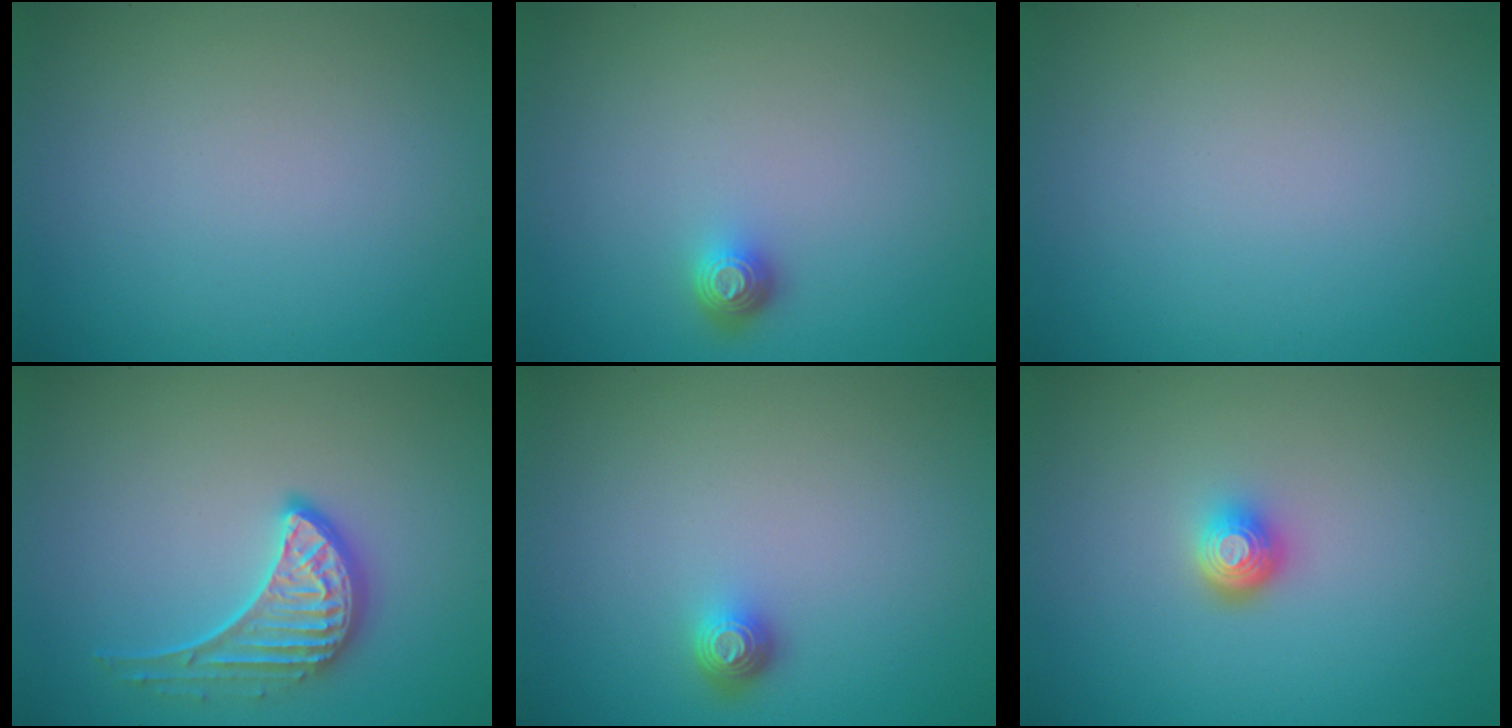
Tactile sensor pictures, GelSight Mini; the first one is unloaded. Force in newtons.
{"total": 1.4, "press": 1.1, "slide": 0.9}
{"total": 0.0}
{"total": 3.5, "press": 3.0, "slide": 1.8}
{"total": 1.4, "press": 1.1, "slide": 0.9}
{"total": 2.0, "press": 1.5, "slide": 1.4}